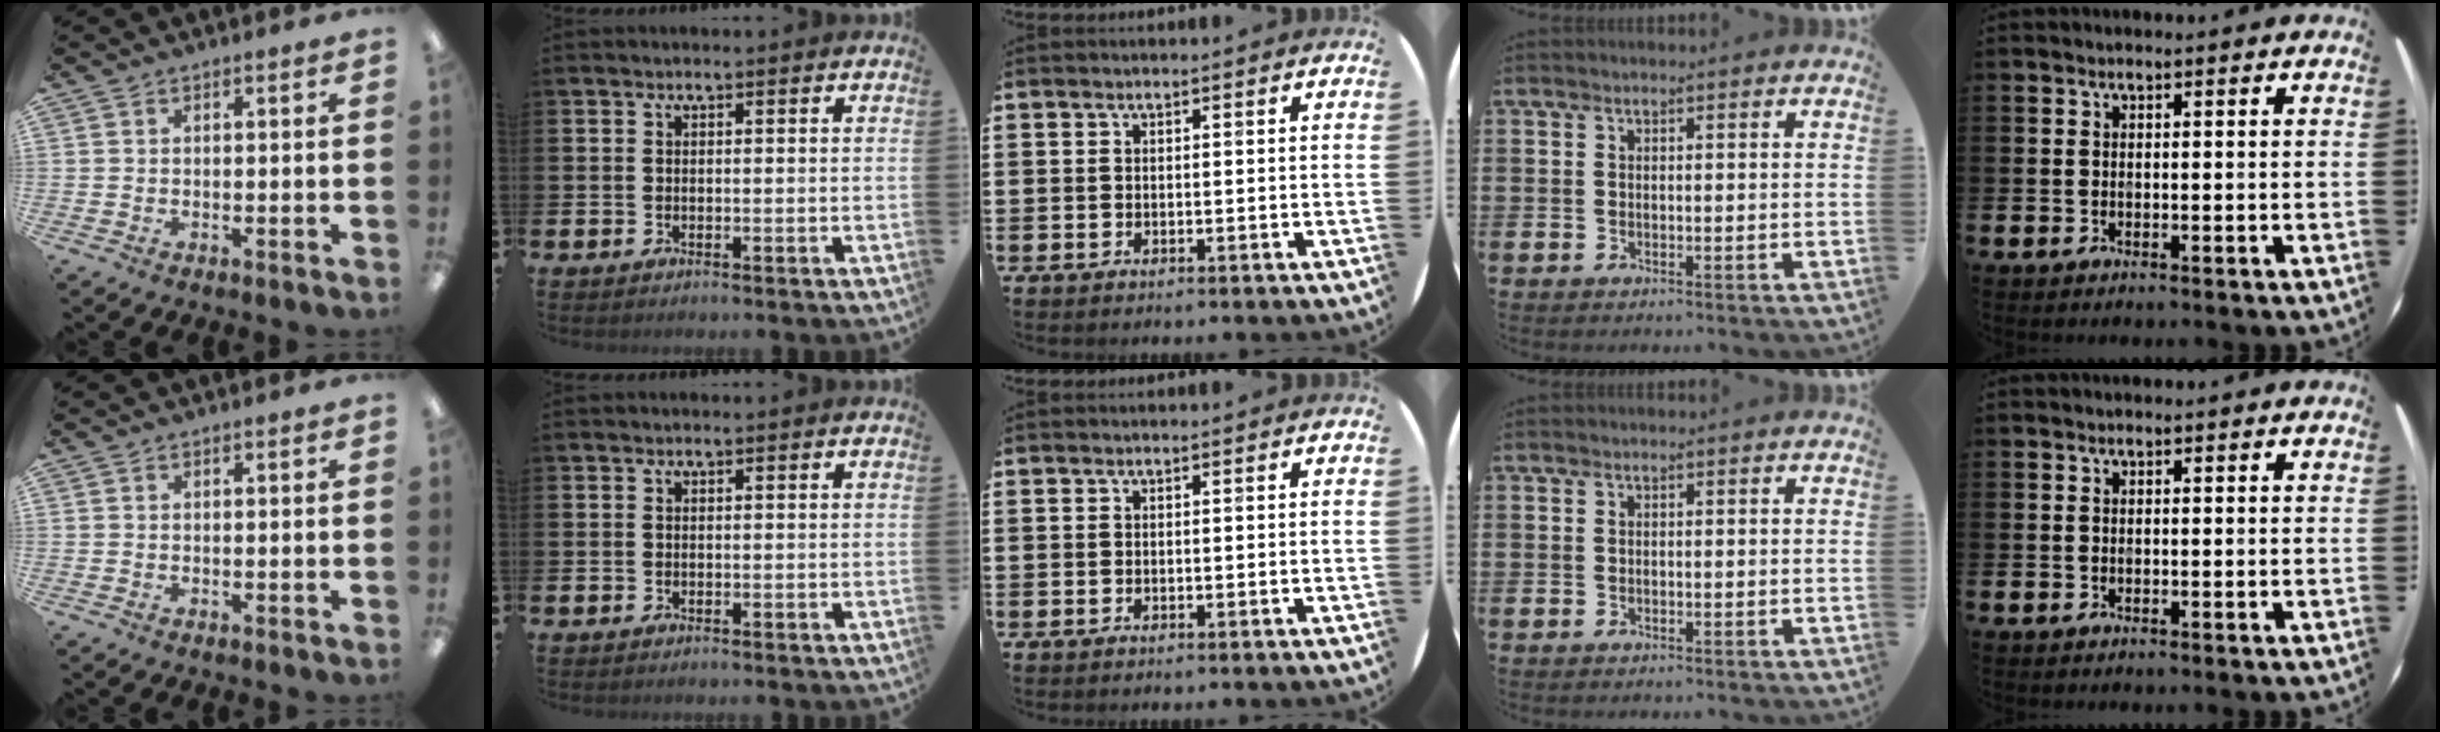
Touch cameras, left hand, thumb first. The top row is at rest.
{}